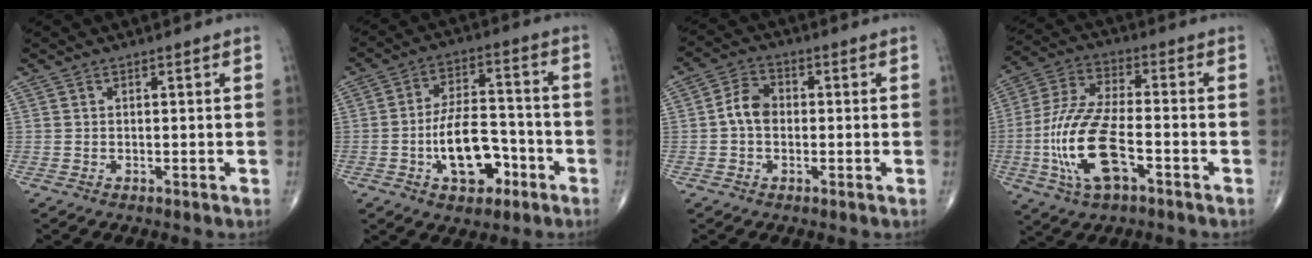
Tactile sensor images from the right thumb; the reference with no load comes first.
{"total": 12.5, "force": [-4.5, 6.7, 9.6], "torque": [-0.139, 0.038, -0.072]}
{"total": 5.1, "force": [-0.4, 3.8, 3.5], "torque": [-0.056, 0.018, -0.017]}
{"total": 15.8, "force": [-4.8, 6.4, 13.6], "torque": [-0.295, 0.023, -0.089]}